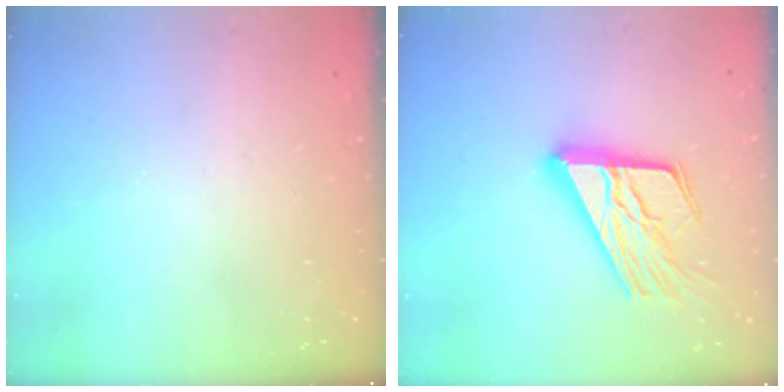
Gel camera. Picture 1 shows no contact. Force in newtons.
{"total": 20.0, "press": 19.9, "slide": 1.8}